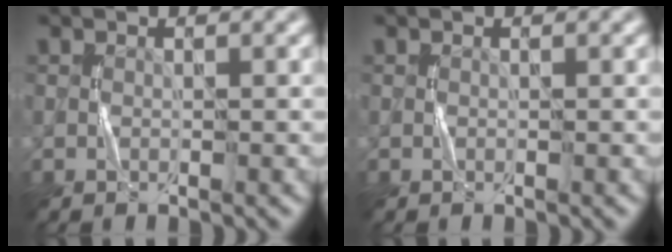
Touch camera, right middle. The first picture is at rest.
{"total": 0.0}